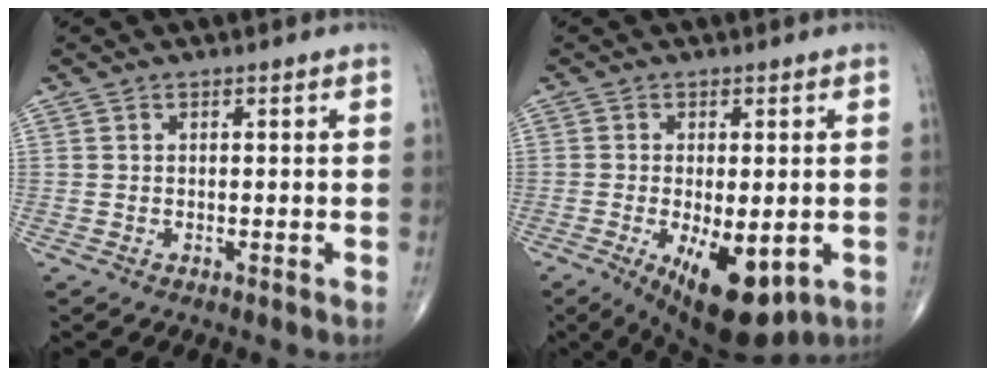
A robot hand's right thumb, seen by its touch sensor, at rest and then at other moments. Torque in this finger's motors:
{"motor_torque": [0.21, 0.65, 0.93, 0.35, 0.12]}